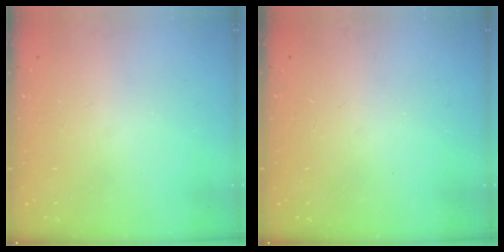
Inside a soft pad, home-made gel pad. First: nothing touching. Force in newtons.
{"total": 0.0}